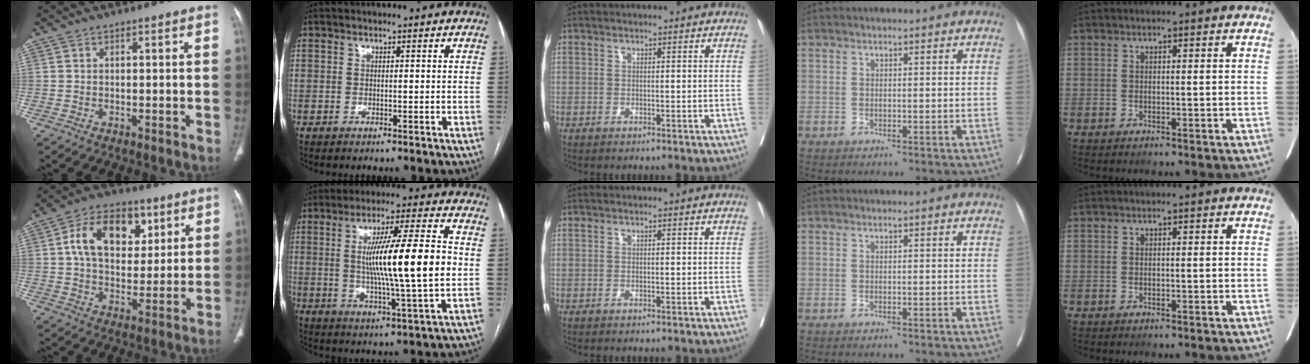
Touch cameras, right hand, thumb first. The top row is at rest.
{"thumb": {"total": 14.8, "force": [5.0, 9.8, 10.0], "torque": [-0.131, -0.003, 0.081]}, "index": {"total": 15.7, "force": [0.8, 0.4, 15.7], "torque": [-0.265, 0.002, 0.012]}}